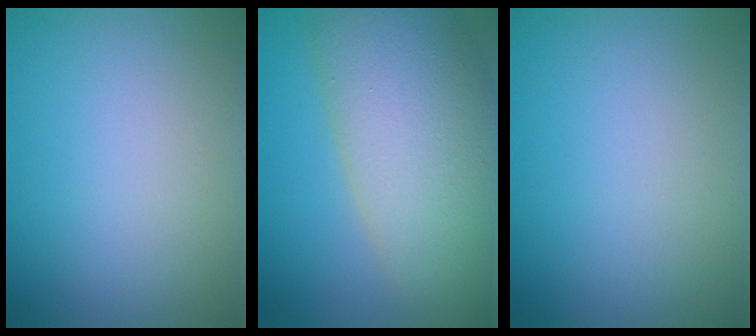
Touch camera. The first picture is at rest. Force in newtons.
{"total": 12.7, "press": 12.7, "slide": 0.9}
{"total": 0.0}